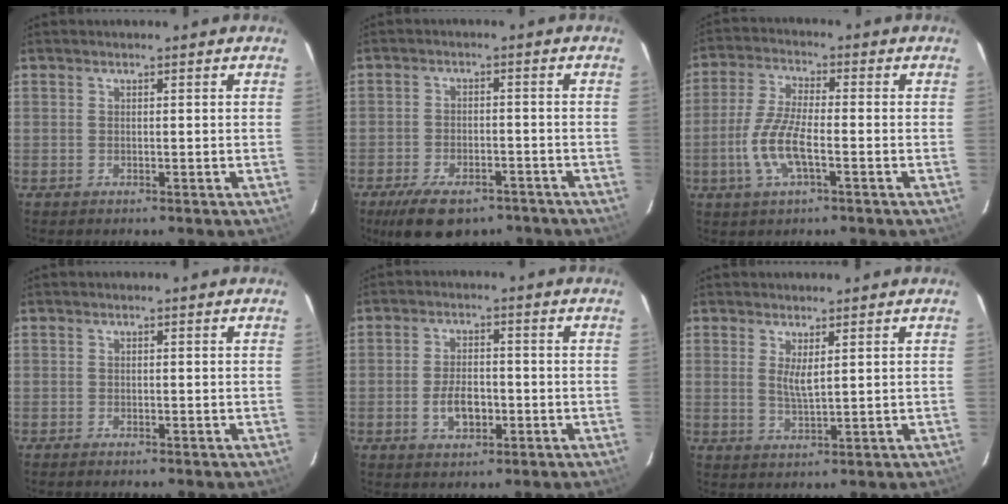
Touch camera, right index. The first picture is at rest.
{"total": 12.2, "force": [-8.6, 5.9, 6.4], "torque": [-0.139, -0.008, -0.128]}
{"total": 9.1, "force": [-2.9, 2.5, 8.2], "torque": [-0.179, -0.001, -0.059]}
{"total": 0.8, "force": [-0.7, 0.2, 0.3], "torque": [-0.008, -0.002, -0.014]}
{"total": 5.7, "force": [-1.9, 3.1, 4.4], "torque": [-0.090, 0.002, -0.027]}
{"total": 3.1, "force": [1.1, 0.6, 2.9], "torque": [-0.054, -0.008, 0.019]}